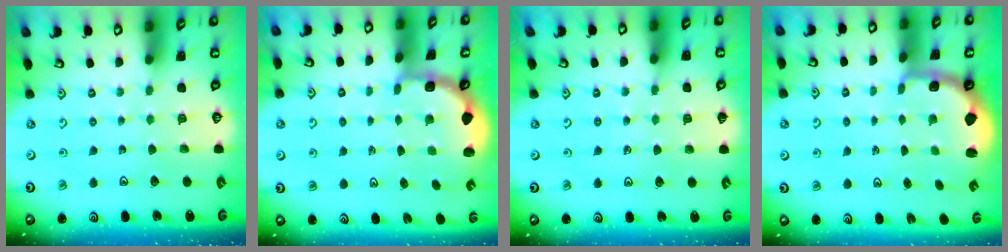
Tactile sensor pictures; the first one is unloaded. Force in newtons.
{"total": 2.4, "press": 1.7, "slide": 1.6}
{"total": 4.1, "press": 3.7, "slide": 1.8}
{"total": 2.2, "press": 1.5, "slide": 1.6}